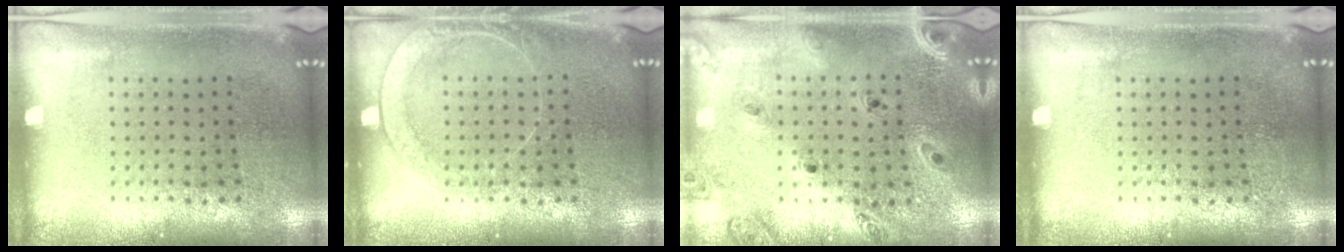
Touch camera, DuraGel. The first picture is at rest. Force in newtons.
{"total": 1.7, "press": 1.7, "slide": 0.3}
{"total": 1.4, "press": 1.4, "slide": 0.2}
{"total": 0.0}